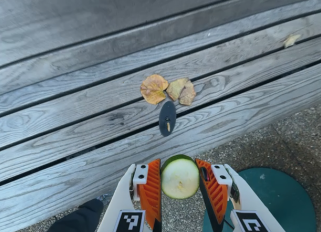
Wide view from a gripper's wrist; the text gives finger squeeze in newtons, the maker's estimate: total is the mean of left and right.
{"total": 9.2, "left": 9.5, "right": 9.0}